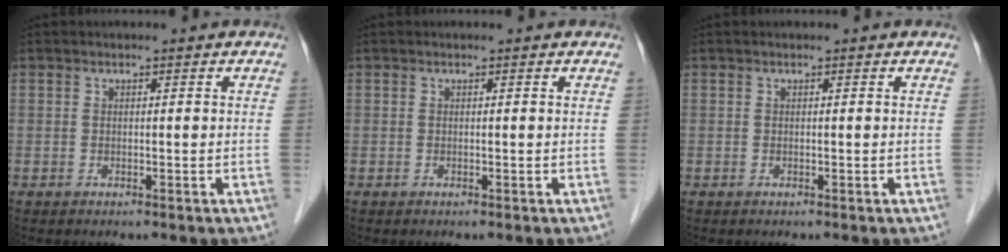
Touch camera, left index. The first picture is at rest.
{"total": 0.0}
{"total": 0.0}